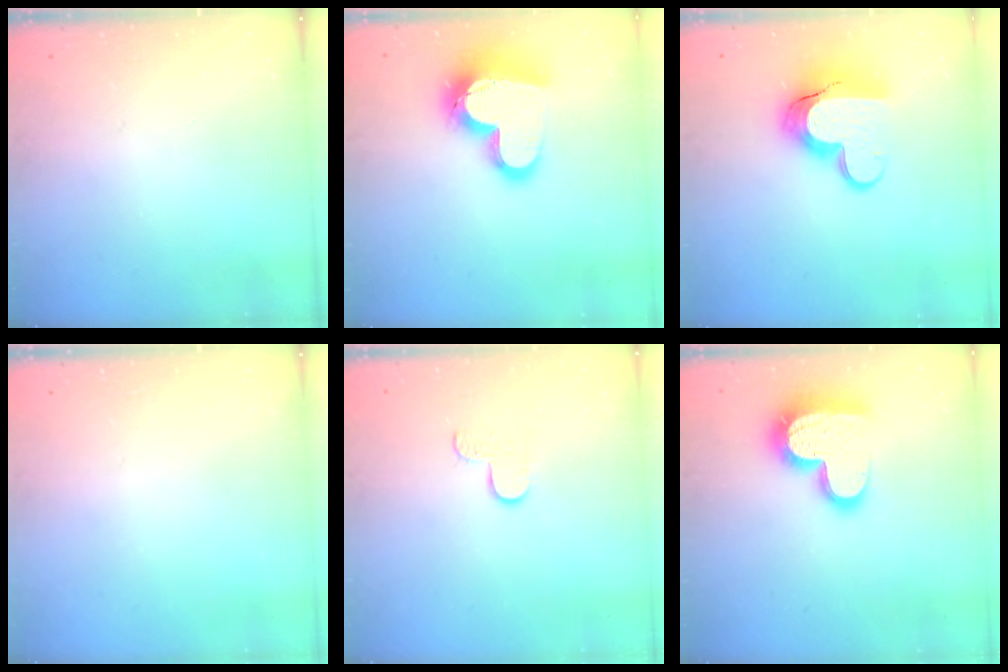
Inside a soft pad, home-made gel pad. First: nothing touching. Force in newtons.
{"total": 17.4, "press": 17.4, "slide": 1.3}
{"total": 14.0, "press": 13.9, "slide": 0.7}
{"total": 0.0}
{"total": 2.9, "press": 2.9, "slide": 0.3}
{"total": 17.2, "press": 17.2, "slide": 1.2}